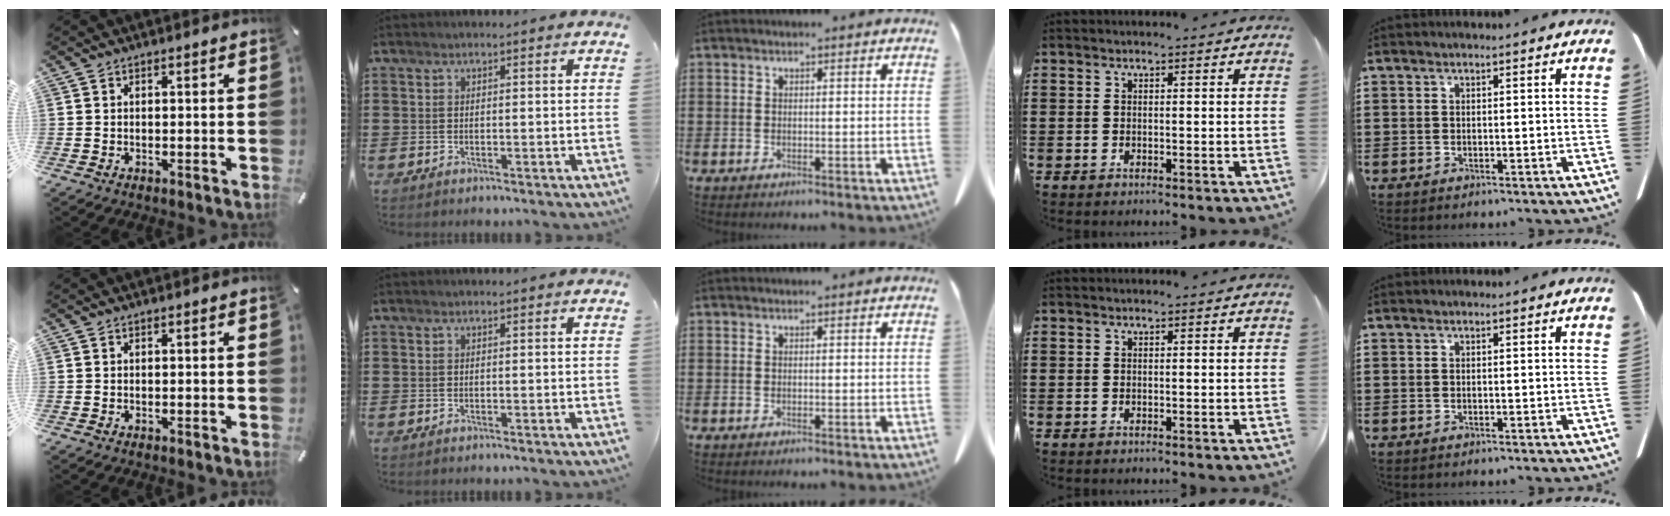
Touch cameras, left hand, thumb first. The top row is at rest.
{}